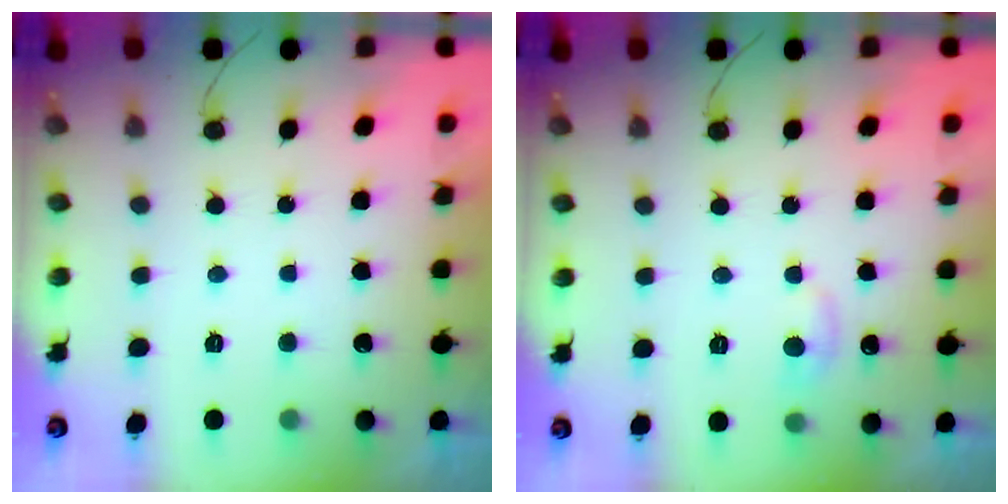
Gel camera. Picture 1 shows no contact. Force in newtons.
{"total": 5.4, "press": 5.4, "slide": 0.7}